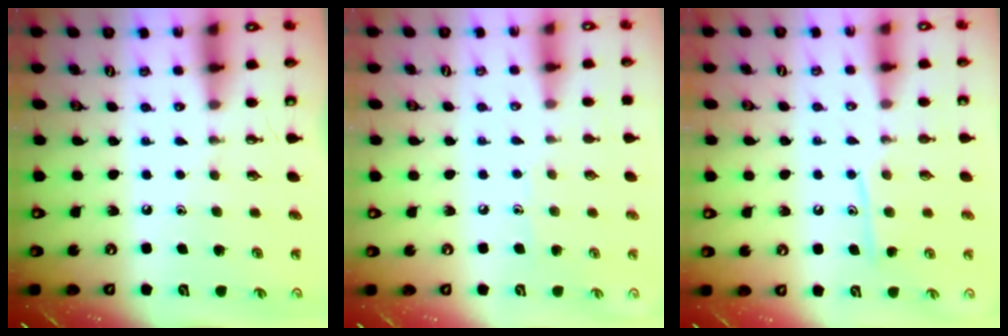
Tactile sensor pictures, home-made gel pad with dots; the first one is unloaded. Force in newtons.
{"total": 4.6, "press": 4.6, "slide": 0.5}
{"total": 9.9, "press": 9.9, "slide": 0.8}